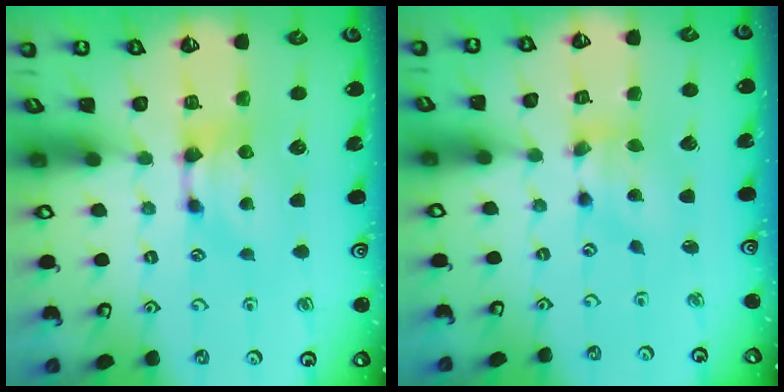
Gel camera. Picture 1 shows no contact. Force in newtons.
{"total": 3.5, "press": 3.1, "slide": 1.6}